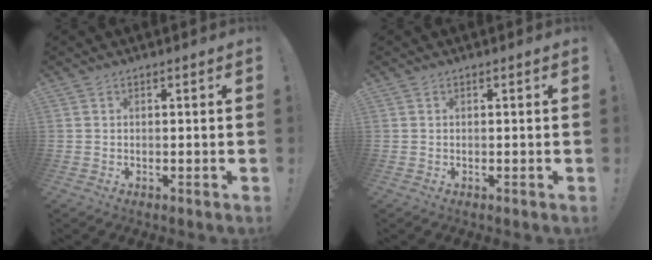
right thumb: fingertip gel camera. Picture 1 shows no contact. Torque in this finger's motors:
{"motor_torque": [0.00, 0.00, 0.10, -0.10, 0.00]}